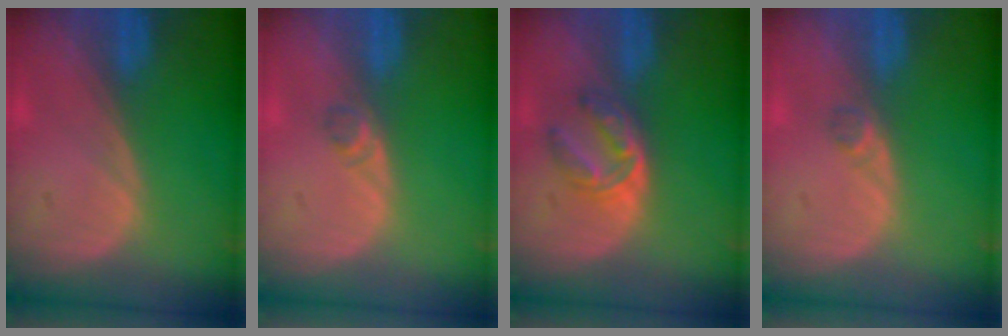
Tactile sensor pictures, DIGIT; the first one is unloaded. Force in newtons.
{"total": 1.6, "press": 1.4, "slide": 0.8}
{"total": 5.1, "press": 4.7, "slide": 1.9}
{"total": 1.3, "press": 1.1, "slide": 0.7}